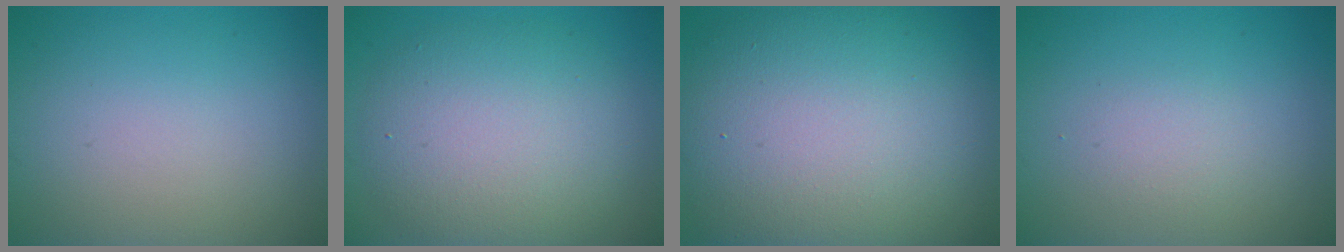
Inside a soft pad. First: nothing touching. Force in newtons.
{"total": 7.2, "press": 7.2, "slide": 0.6}
{"total": 15.6, "press": 15.5, "slide": 0.8}
{"total": 1.3, "press": 1.3, "slide": 0.0}